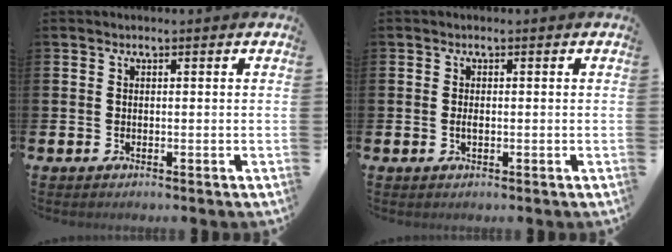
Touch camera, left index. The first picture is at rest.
{"total": 1.0, "force": [-0.1, 0.4, 0.9], "torque": [-0.022, 0.004, -0.002]}